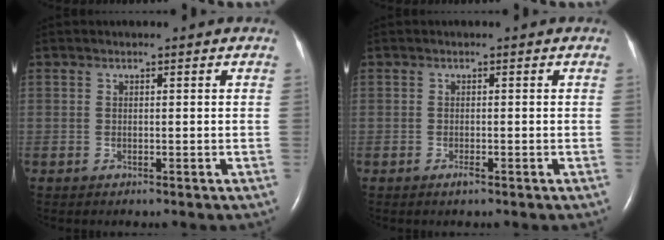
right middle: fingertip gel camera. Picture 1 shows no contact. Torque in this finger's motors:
{"motor_torque": [0.15, -0.09, -0.08, 0.00]}